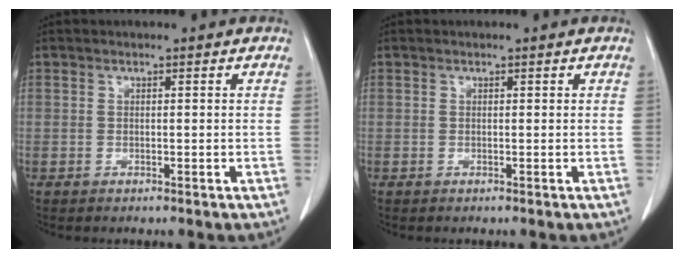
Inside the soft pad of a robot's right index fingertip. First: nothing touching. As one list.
[{"total": 0.0}]